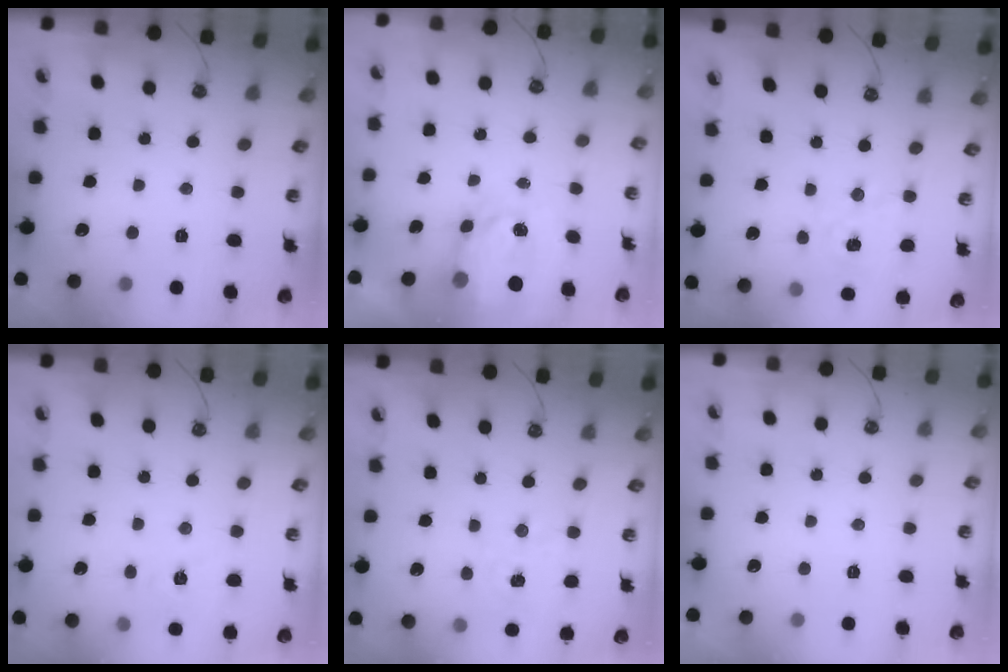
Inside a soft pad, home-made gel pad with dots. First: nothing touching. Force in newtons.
{"total": 5.3, "press": 5.3, "slide": 0.6}
{"total": 2.3, "press": 2.3, "slide": 0.3}
{"total": 5.4, "press": 5.3, "slide": 0.6}
{"total": 1.3, "press": 1.3, "slide": 0.2}
{"total": 0.0}